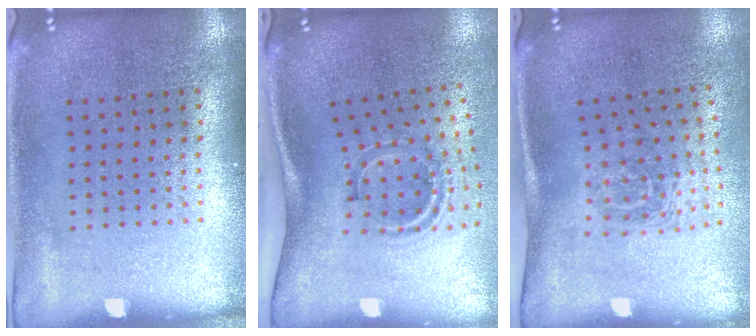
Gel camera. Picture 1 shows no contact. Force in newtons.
{"total": 1.9, "press": 1.2, "slide": 1.5}
{"total": 1.7, "press": 1.1, "slide": 1.3}